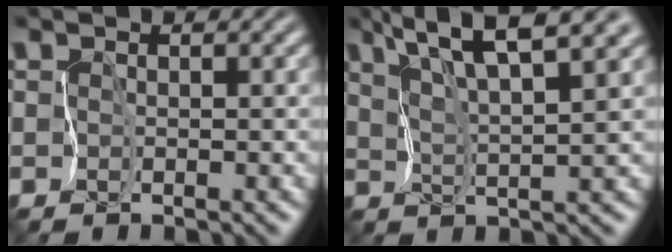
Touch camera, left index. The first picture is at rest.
{"total": 6.9, "force": [4.7, 1.2, 4.9], "torque": [-0.093, 0.010, 0.081]}